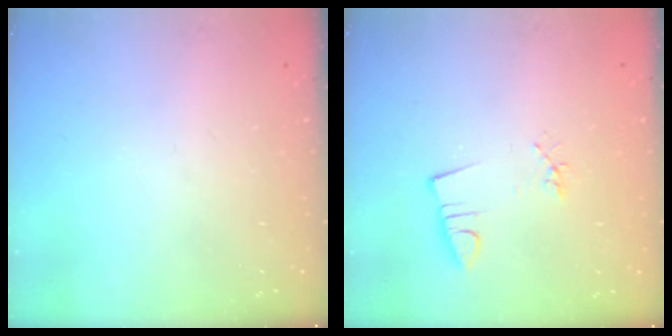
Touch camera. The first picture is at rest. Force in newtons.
{"total": 2.6, "press": 0.9, "slide": 2.4}